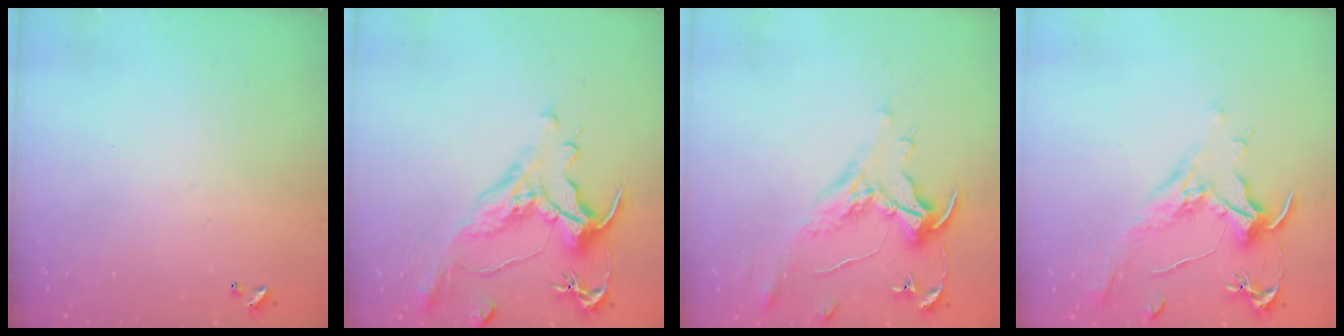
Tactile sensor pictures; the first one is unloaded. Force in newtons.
{"total": 1.7, "press": 0.9, "slide": 1.4}
{"total": 1.6, "press": 1.4, "slide": 0.7}
{"total": 2.1, "press": 2.0, "slide": 0.8}